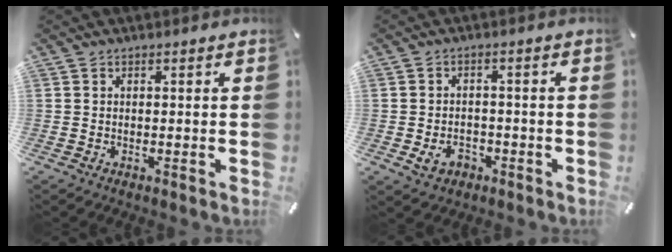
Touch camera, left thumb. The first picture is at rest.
{"total": 5.1, "force": [-2.1, 3.9, 2.5], "torque": [-0.044, 0.005, -0.038]}